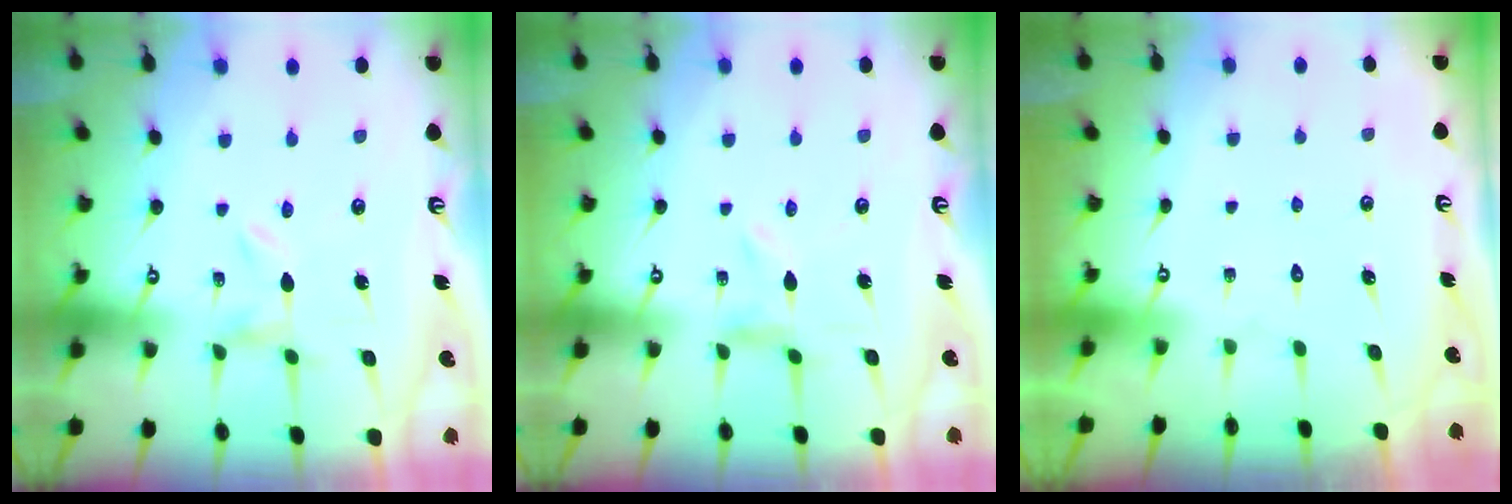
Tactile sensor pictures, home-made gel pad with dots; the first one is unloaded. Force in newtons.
{"total": 1.2, "press": 1.1, "slide": 0.3}
{"total": 1.7, "press": 1.7, "slide": 0.1}